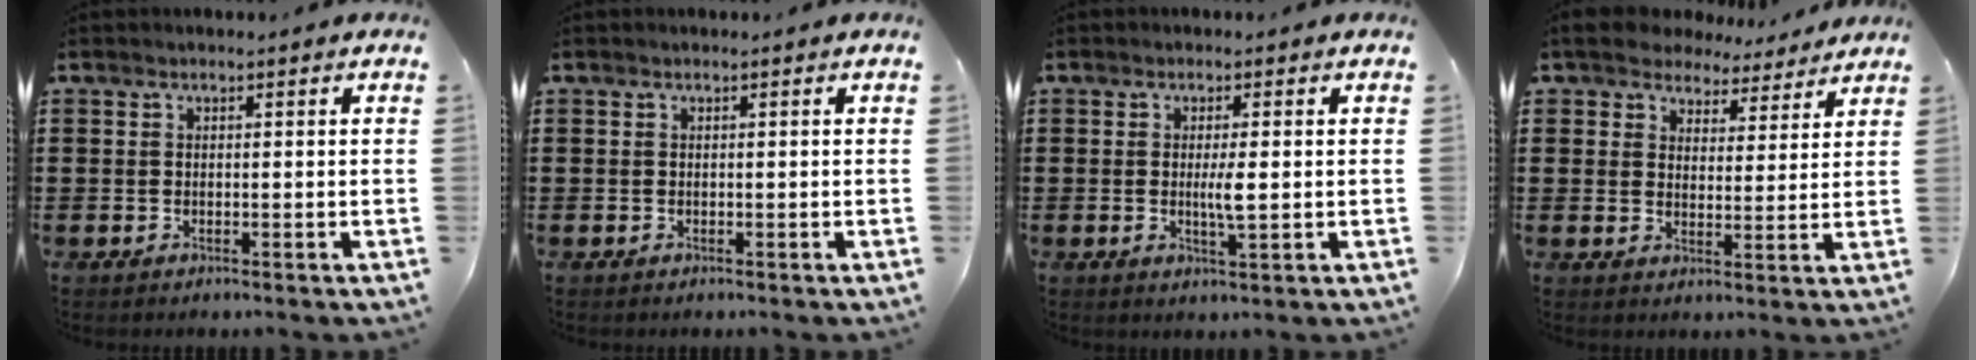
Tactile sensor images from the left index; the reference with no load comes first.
{"total": 0.0}
{"total": 3.3, "force": [0.0, 0.3, 3.3], "torque": [-0.059, -0.006, -0.001]}
{"total": 5.5, "force": [5.2, 1.9, 0.3], "torque": [-0.033, -0.020, 0.095]}